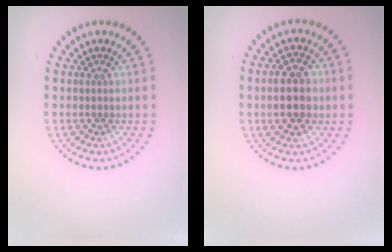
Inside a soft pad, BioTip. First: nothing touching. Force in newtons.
{"total": 4.8, "press": 4.8, "slide": 0.4}